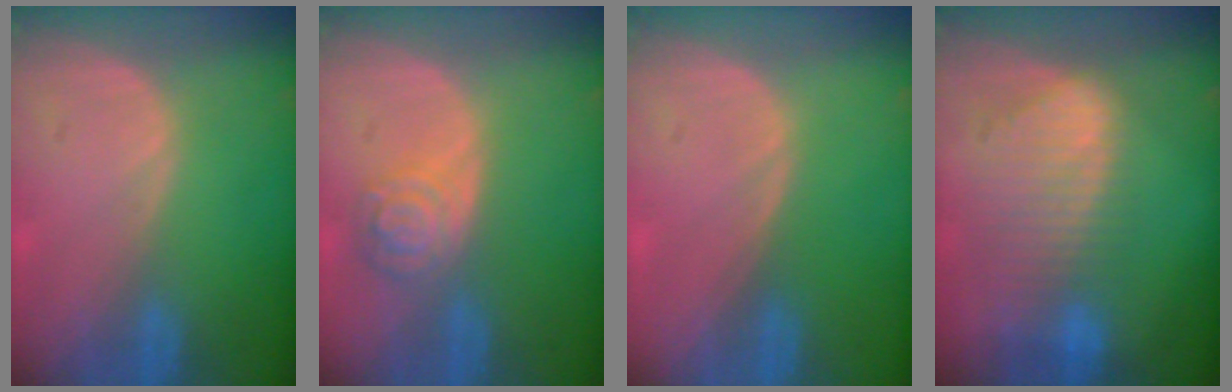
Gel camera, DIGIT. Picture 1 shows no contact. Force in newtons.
{"total": 5.3, "press": 4.8, "slide": 2.3}
{"total": 0.0}
{"total": 9.3, "press": 8.1, "slide": 4.4}